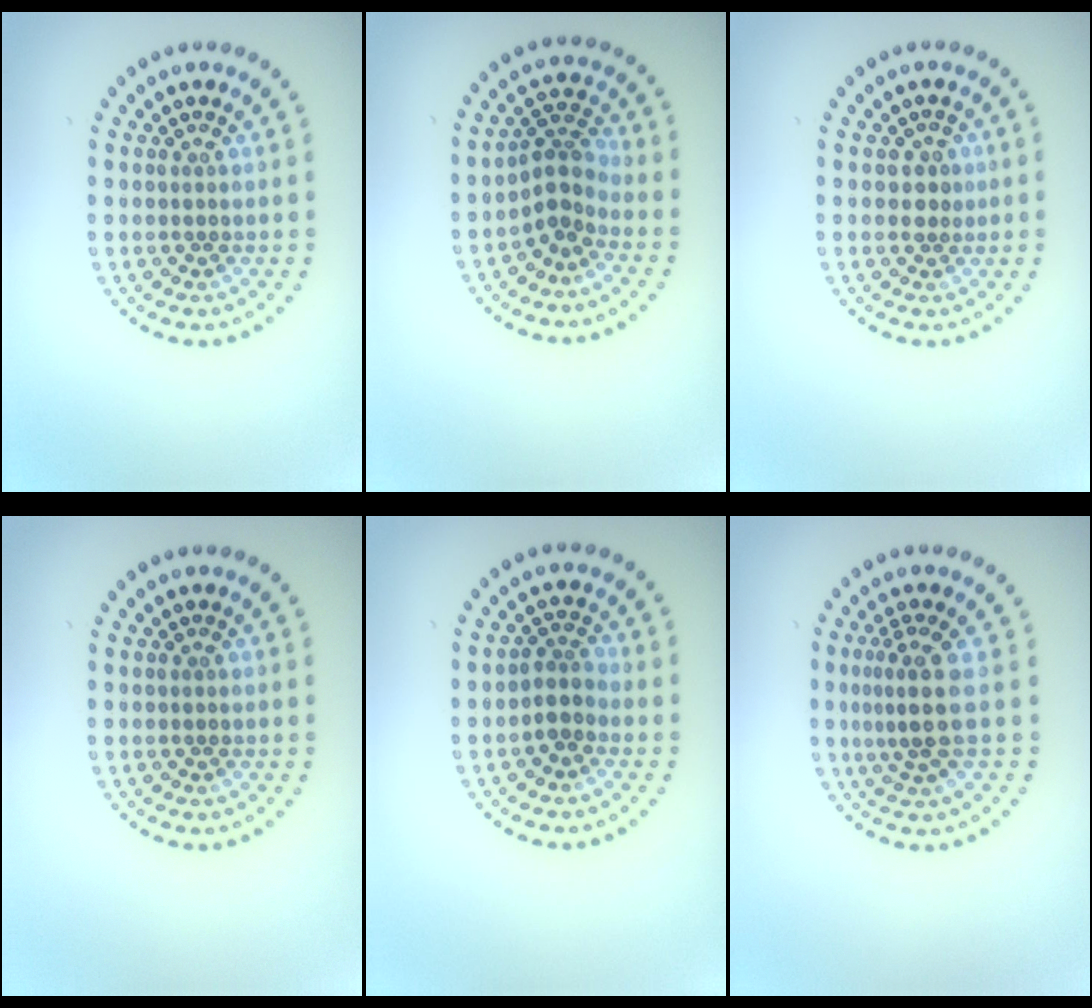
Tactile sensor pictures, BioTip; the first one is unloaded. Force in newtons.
{"total": 2.8, "press": 1.9, "slide": 2.0}
{"total": 1.2, "press": 1.1, "slide": 0.5}
{"total": 0.0}
{"total": 1.8, "press": 1.4, "slide": 1.1}
{"total": 3.0, "press": 2.1, "slide": 2.1}